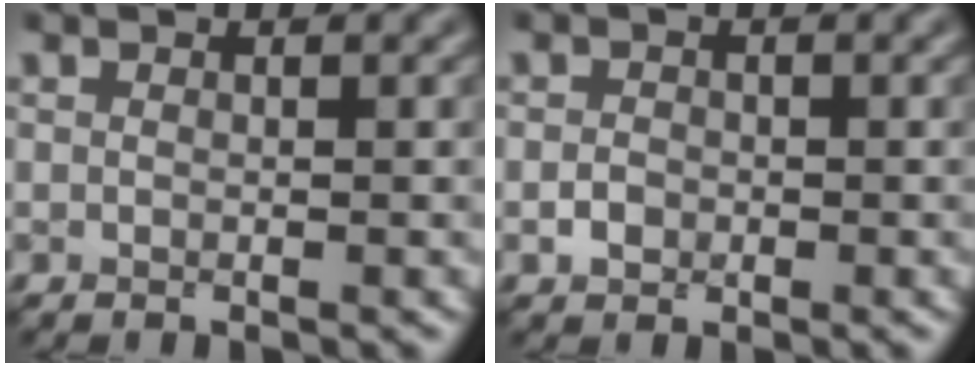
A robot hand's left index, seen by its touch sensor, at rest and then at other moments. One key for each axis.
{"total": 1.3, "fx": -0.4, "fy": 1.0, "fz": 0.6, "tx": -0.008, "ty": 0.000, "tz": -0.010}